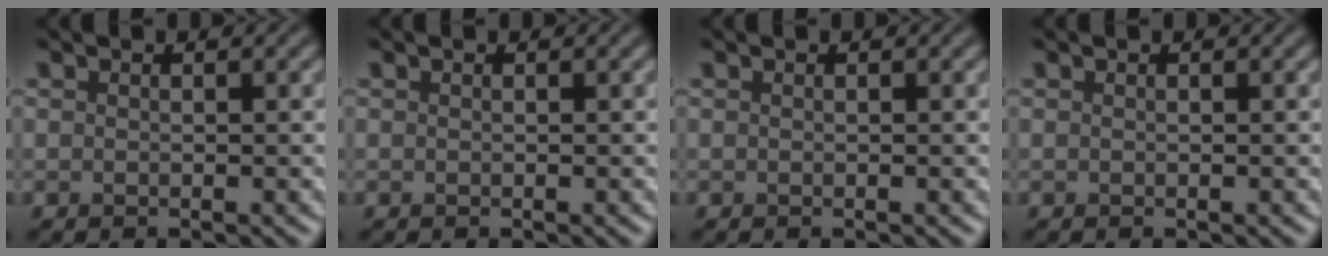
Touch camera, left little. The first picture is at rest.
{"total": 0.0}
{"total": 0.0}
{"total": 0.0}